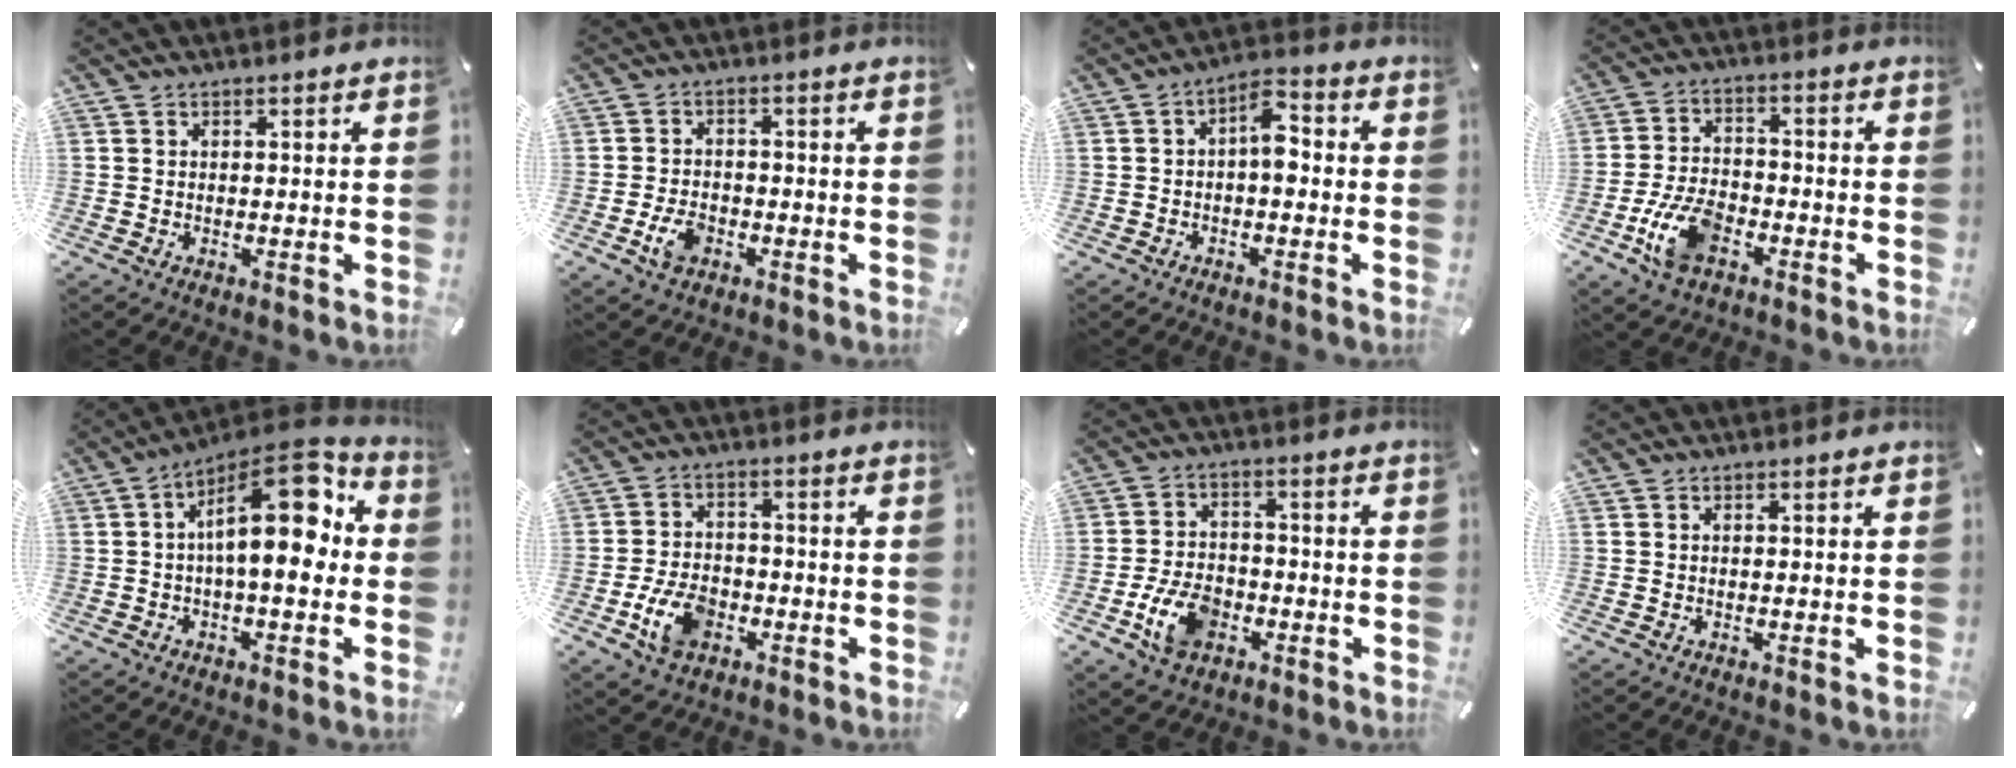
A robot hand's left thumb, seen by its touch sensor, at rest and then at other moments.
{"total": 5.4, "force": [-2.2, 3.7, 3.3], "torque": [-0.072, 0.006, -0.042]}
{"total": 6.3, "force": [-0.7, 3.4, 5.3], "torque": [-0.082, 0.012, -0.016]}
{"total": 11.1, "force": [-5.1, 6.4, 7.4], "torque": [-0.162, 0.014, -0.092]}
{"total": 15.7, "force": [2.5, 6.6, 14.1], "torque": [-0.218, -0.022, 0.036]}
{"total": 9.0, "force": [-3.3, 6.2, 5.5], "torque": [-0.110, 0.012, -0.060]}
{"total": 9.9, "force": [-3.7, 6.9, 6.0], "torque": [-0.124, 0.013, -0.067]}
{"total": 0.0}